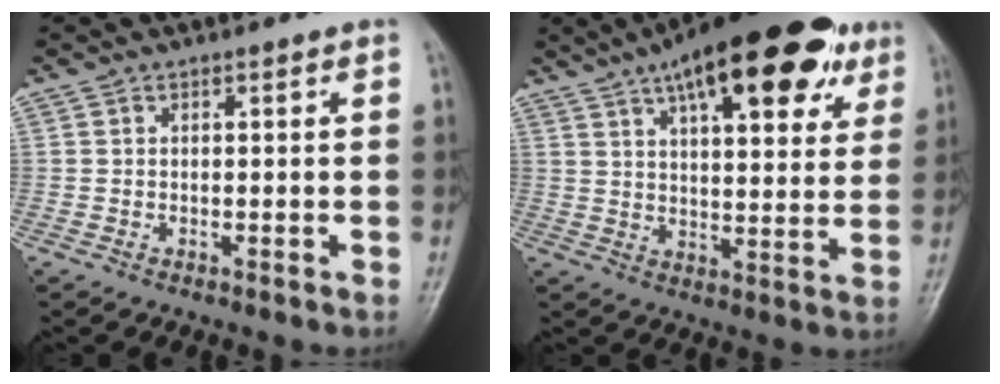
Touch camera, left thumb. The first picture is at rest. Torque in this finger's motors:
{"motor_torque": [0.67, 0.67, 1.71, -1.05, 0.33]}